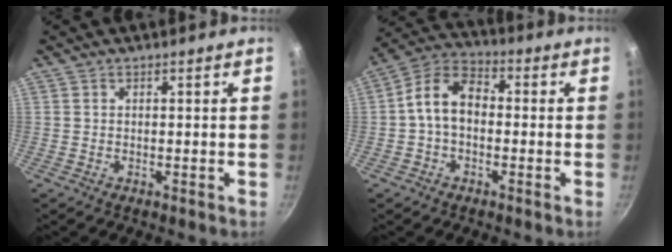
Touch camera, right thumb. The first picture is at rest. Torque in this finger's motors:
{"motor_torque": [0.76, 1.10, 1.14, -0.82, 0.06]}